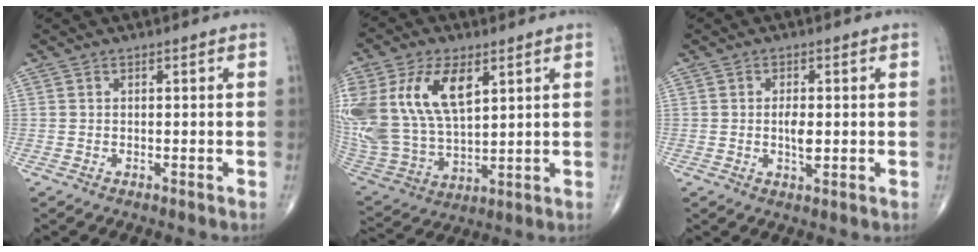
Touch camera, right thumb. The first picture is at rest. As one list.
[{"total": 22.7, "force": [8.1, 12.8, 16.9], "torque": [-0.376, -0.008, 0.165]}, {"total": 3.3, "force": [-0.1, 1.3, 3.0], "torque": [-0.050, -0.005, -0.004]}]